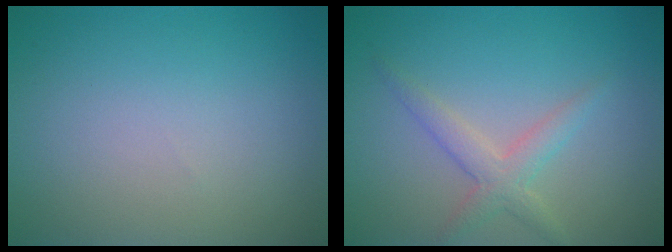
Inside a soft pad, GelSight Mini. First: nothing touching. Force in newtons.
{"total": 2.5, "press": 2.5, "slide": 0.0}